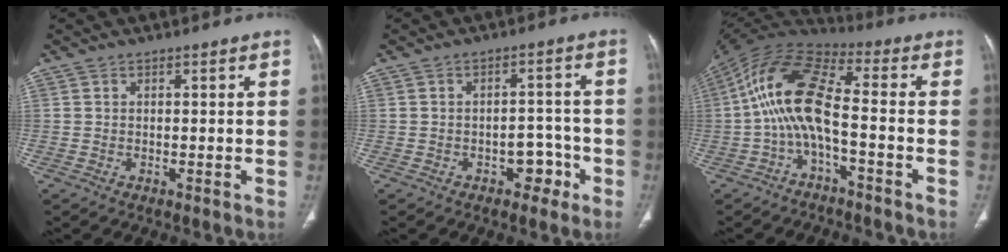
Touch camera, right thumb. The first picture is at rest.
{"total": 5.0, "force": [-2.6, 3.4, 2.7], "torque": [-0.011, 0.034, -0.035]}
{"total": 13.2, "force": [-2.6, 5.0, 12.0], "torque": [-0.241, 0.065, -0.061]}